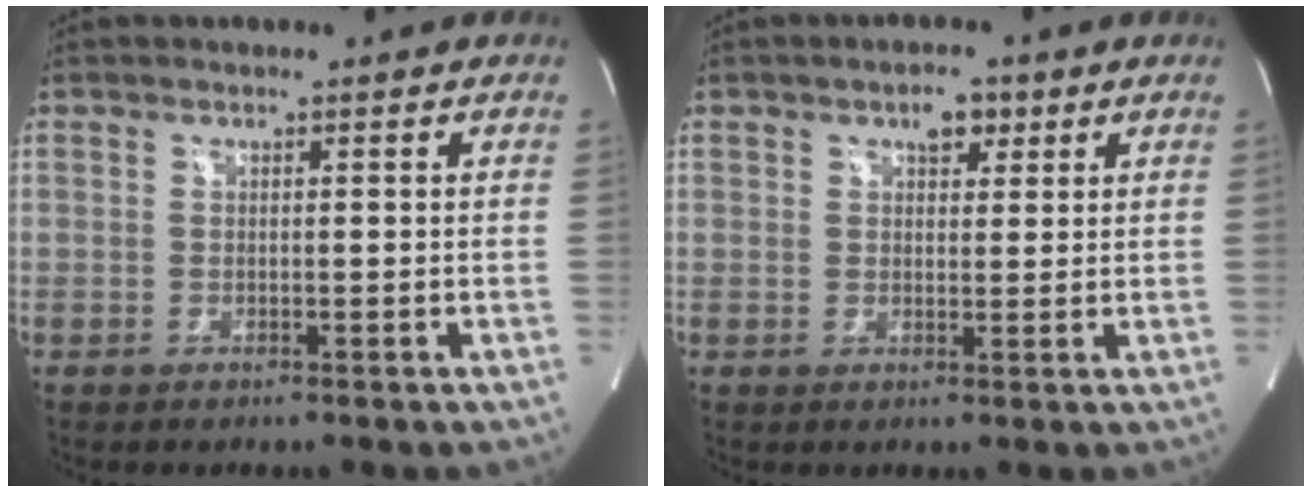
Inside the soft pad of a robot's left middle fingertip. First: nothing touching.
{"total": 3.2, "force": [1.8, 1.7, 2.1], "torque": [-0.032, 0.012, 0.029]}